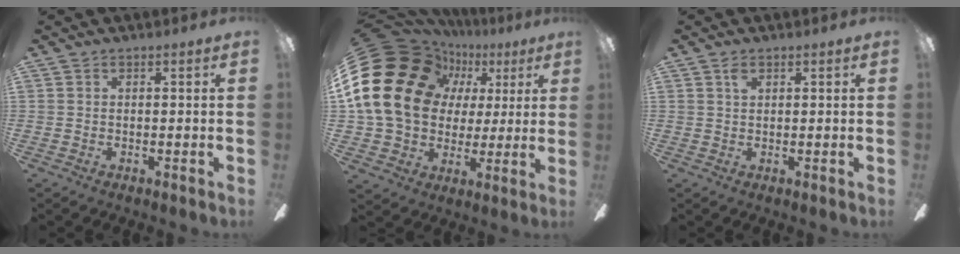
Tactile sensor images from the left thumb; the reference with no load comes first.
{"total": 25.2, "force": [5.9, 20.6, 13.2], "torque": [-0.279, -0.022, 0.133]}
{"total": 1.5, "force": [0.9, 0.8, 0.9], "torque": [-0.022, 0.002, 0.017]}